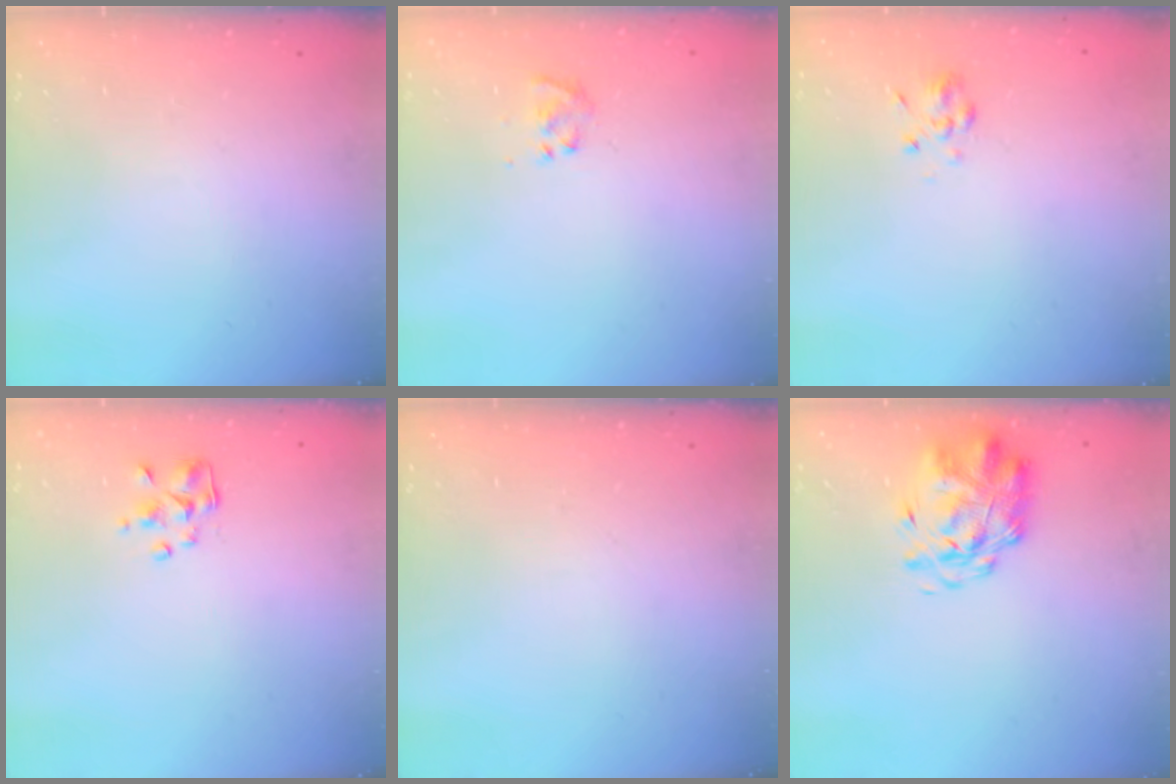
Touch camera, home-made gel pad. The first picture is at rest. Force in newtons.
{"total": 2.5, "press": 2.4, "slide": 0.8}
{"total": 4.1, "press": 3.9, "slide": 1.2}
{"total": 2.4, "press": 2.3, "slide": 0.6}
{"total": 0.0}
{"total": 3.0, "press": 2.9, "slide": 0.8}